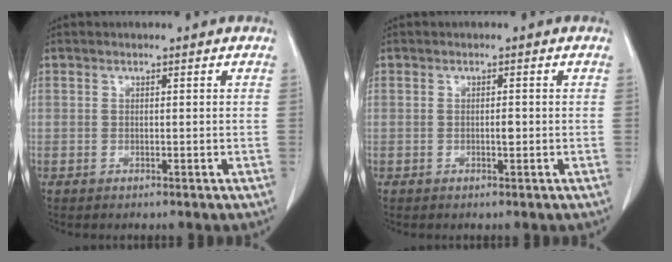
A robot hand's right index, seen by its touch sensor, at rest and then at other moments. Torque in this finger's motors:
{"motor_torque": [0.36, -0.18, 0.03, 0.02]}